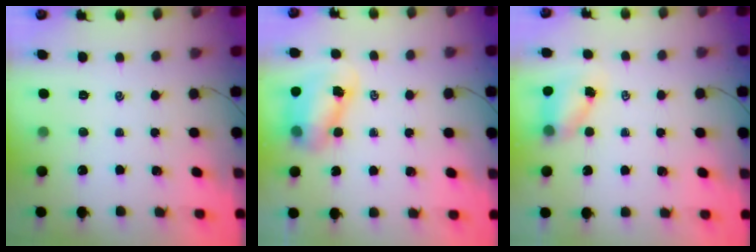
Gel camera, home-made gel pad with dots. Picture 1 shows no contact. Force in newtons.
{"total": 8.0, "press": 7.8, "slide": 1.5}
{"total": 5.0, "press": 5.0, "slide": 0.7}